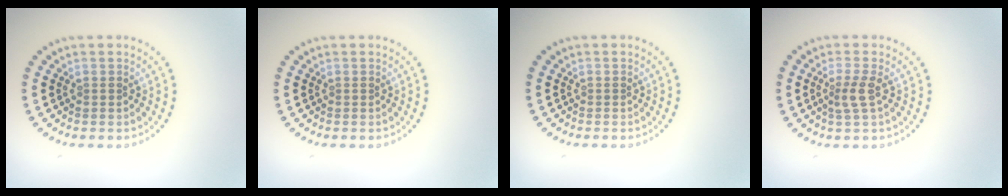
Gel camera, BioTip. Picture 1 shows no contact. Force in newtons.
{"total": 0.0}
{"total": 0.0}
{"total": 2.0, "press": 1.6, "slide": 1.2}